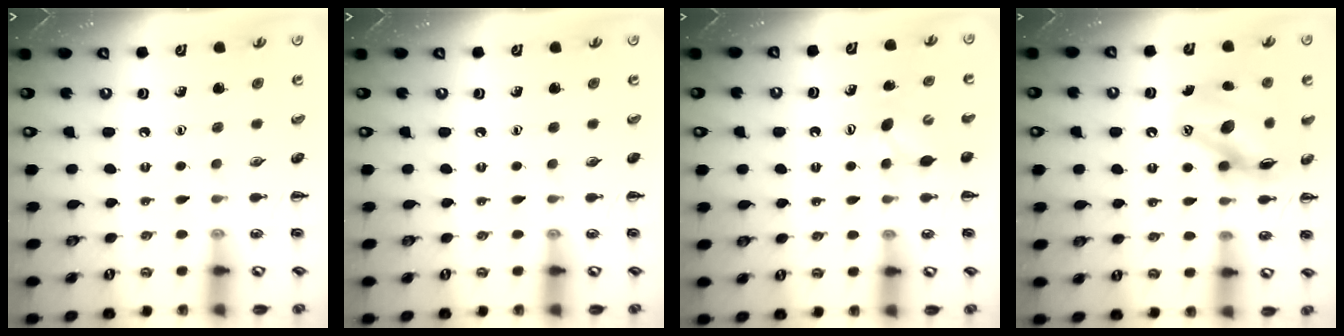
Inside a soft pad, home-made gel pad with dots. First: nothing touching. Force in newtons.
{"total": 0.0}
{"total": 4.8, "press": 4.7, "slide": 1.3}
{"total": 12.6, "press": 12.2, "slide": 3.3}